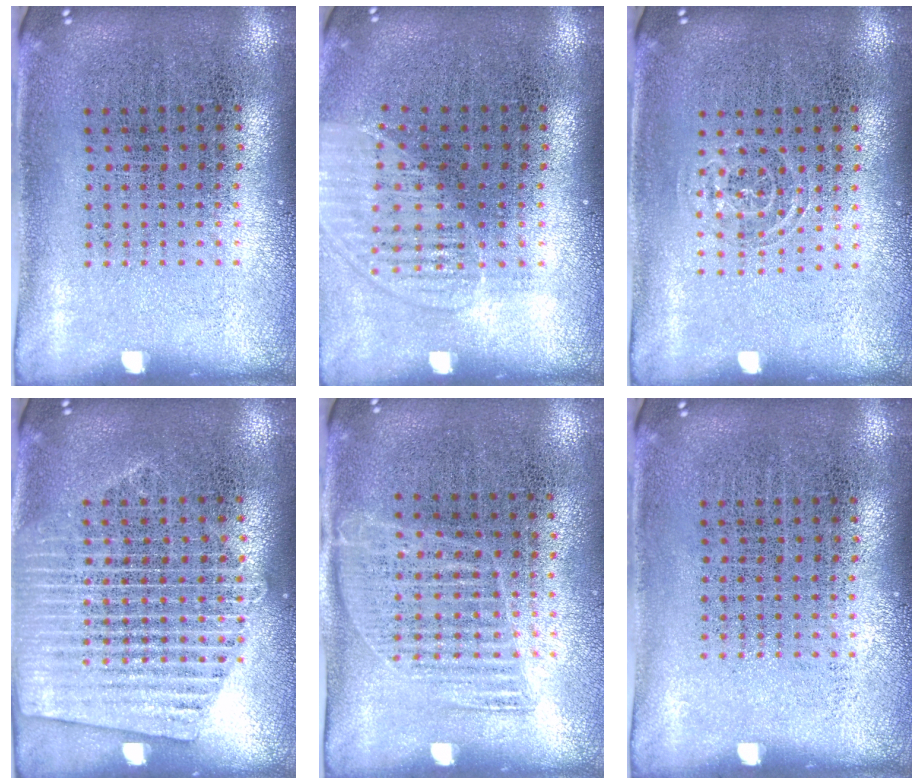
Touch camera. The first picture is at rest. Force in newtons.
{"total": 1.2, "press": 1.1, "slide": 0.5}
{"total": 0.9, "press": 0.6, "slide": 0.7}
{"total": 1.8, "press": 1.7, "slide": 0.3}
{"total": 1.2, "press": 1.0, "slide": 0.7}
{"total": 0.0}